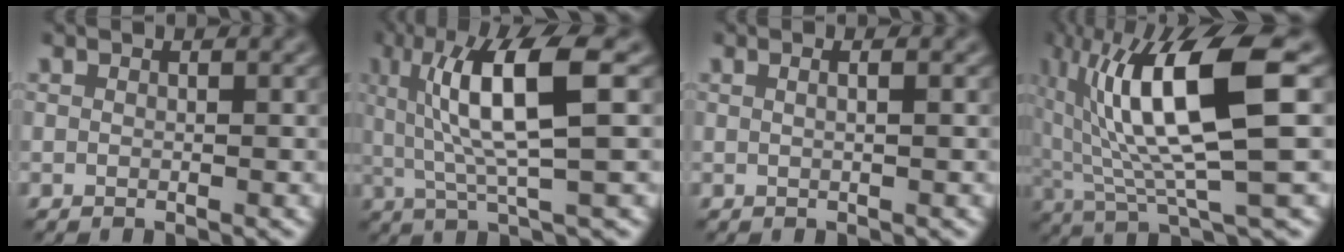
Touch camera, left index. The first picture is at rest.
{"total": 8.0, "force": [1.3, 1.5, 7.7], "torque": [-0.129, 0.003, 0.031]}
{"total": 1.6, "force": [0.1, 0.7, 1.4], "torque": [0.001, 0.004, -0.014]}
{"total": 11.7, "force": [1.9, 2.6, 11.3], "torque": [-0.196, 0.007, 0.048]}